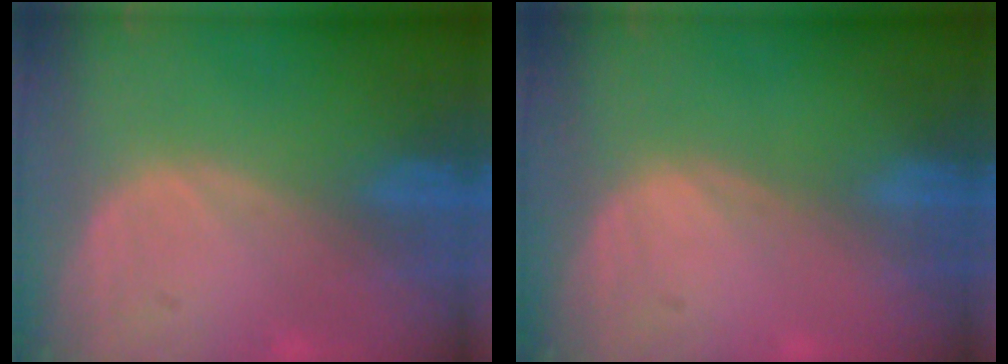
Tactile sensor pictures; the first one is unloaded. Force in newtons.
{"total": 0.0}